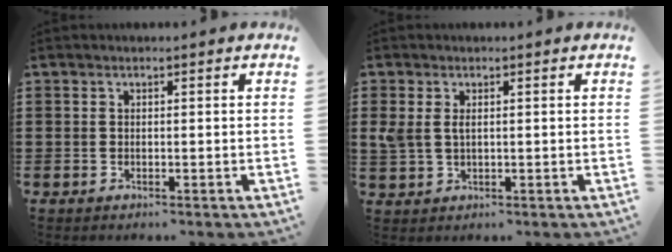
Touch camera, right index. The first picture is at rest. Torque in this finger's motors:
{"motor_torque": [0.29, -0.22, 0.08, 0.09]}